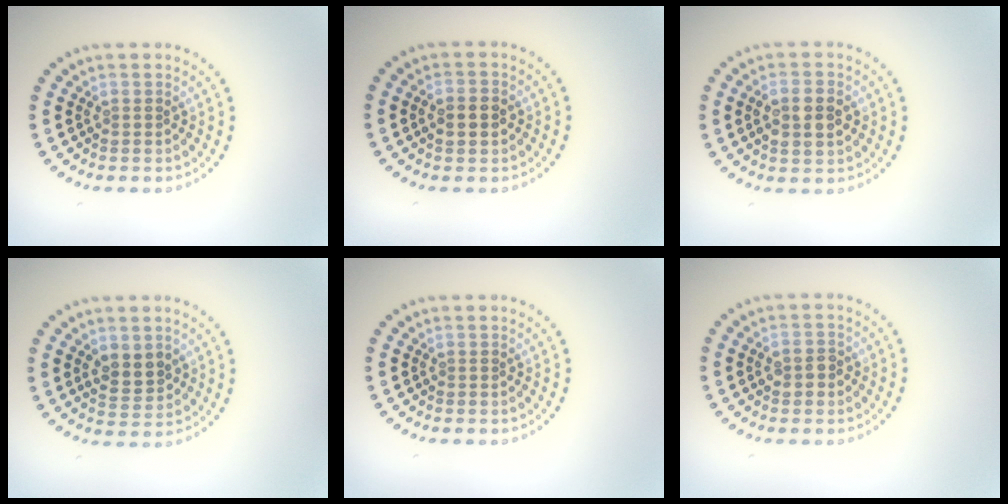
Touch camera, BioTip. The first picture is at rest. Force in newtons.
{"total": 2.7, "press": 2.7, "slide": 0.2}
{"total": 2.9, "press": 2.9, "slide": 0.4}
{"total": 2.6, "press": 2.5, "slide": 0.7}
{"total": 0.0}
{"total": 1.7, "press": 1.7, "slide": 0.1}